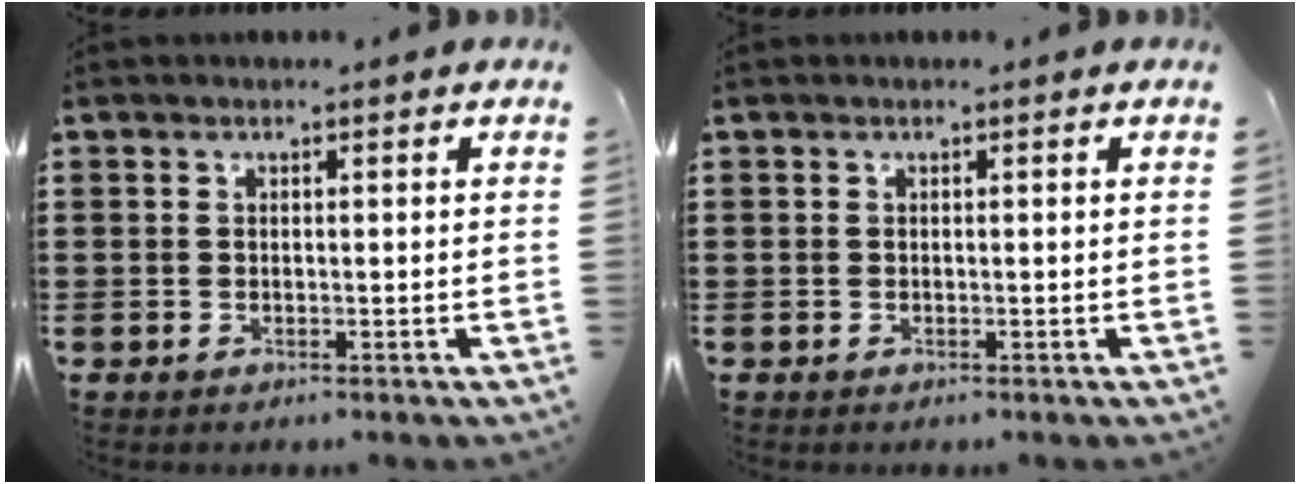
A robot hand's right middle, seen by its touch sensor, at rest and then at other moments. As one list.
[{"total": 0.0}]